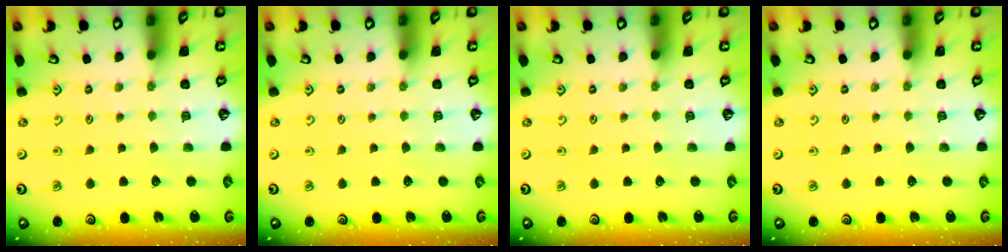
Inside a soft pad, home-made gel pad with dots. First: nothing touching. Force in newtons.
{"total": 0.0}
{"total": 0.0}
{"total": 0.0}